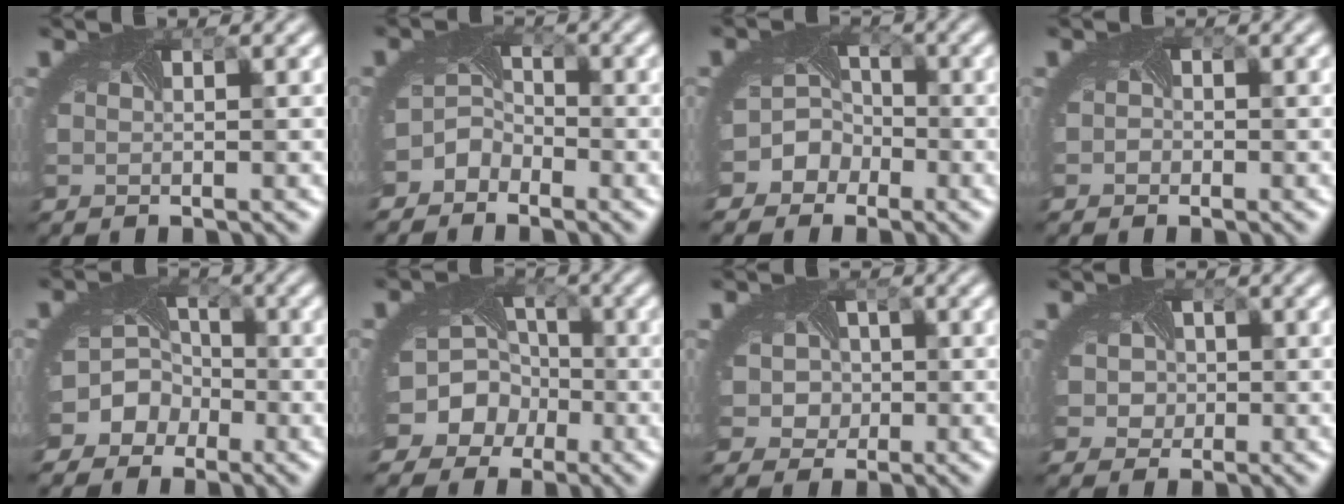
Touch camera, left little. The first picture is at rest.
{"total": 2.6, "force": [-2.2, 1.5, 0.2], "torque": [-0.006, -0.004, -0.049]}
{"total": 5.4, "force": [-2.7, 4.6, 1.0], "torque": [0.002, -0.001, -0.054]}
{"total": 1.0, "force": [-0.1, 1.0, 0.2], "torque": [0.000, -0.004, -0.012]}
{"total": 8.0, "force": [-3.6, 6.8, 2.1], "torque": [-0.032, -0.012, -0.078]}
{"total": 11.4, "force": [-4.2, 9.9, 4.0], "torque": [-0.084, -0.005, -0.091]}
{"total": 3.9, "force": [0.0, 3.5, 1.6], "torque": [-0.014, 0.007, -0.015]}
{"total": 4.3, "force": [0.4, 3.7, 2.1], "torque": [-0.022, 0.011, -0.016]}